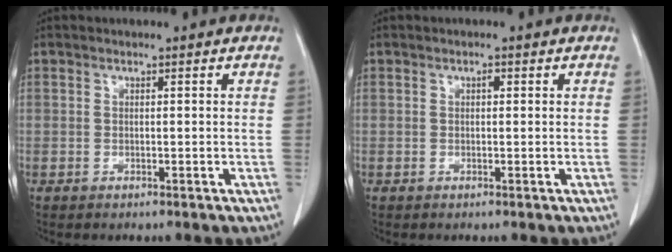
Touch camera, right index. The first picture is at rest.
{"total": 0.6, "force": [0.2, 0.3, 0.5], "torque": [-0.009, 0.002, 0.002]}